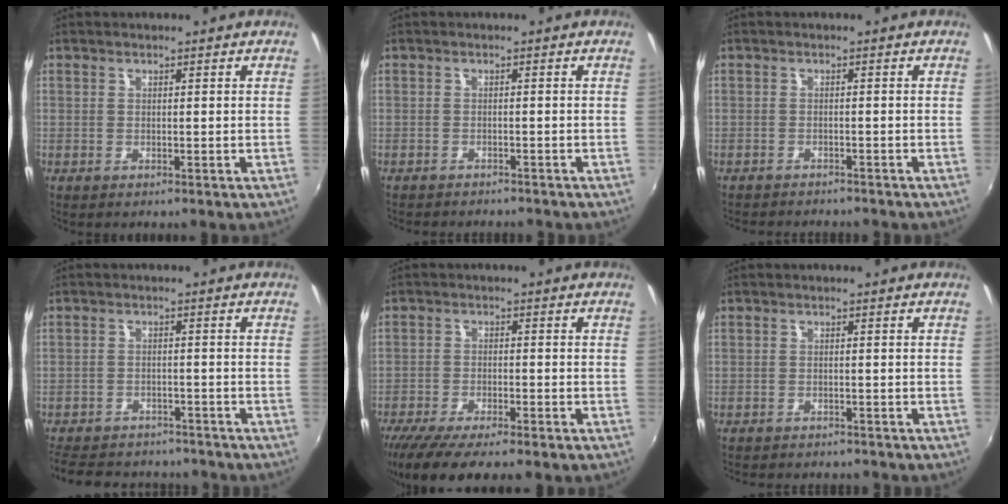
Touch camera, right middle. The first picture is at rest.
{"total": 4.6, "force": [-4.3, 1.1, 1.4], "torque": [-0.038, -0.013, -0.063]}
{"total": 5.8, "force": [-5.4, 1.2, 1.7], "torque": [-0.046, -0.013, -0.079]}
{"total": 15.1, "force": [-12.8, 6.0, 5.2], "torque": [-0.127, 0.010, -0.178]}
{"total": 10.6, "force": [-8.7, 1.4, 5.8], "torque": [-0.133, -0.037, -0.146]}
{"total": 5.8, "force": [-5.4, 1.4, 1.8], "torque": [-0.048, -0.014, -0.077]}